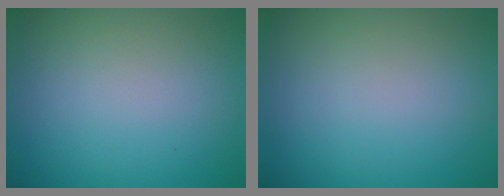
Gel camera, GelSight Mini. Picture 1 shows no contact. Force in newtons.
{"total": 0.0}